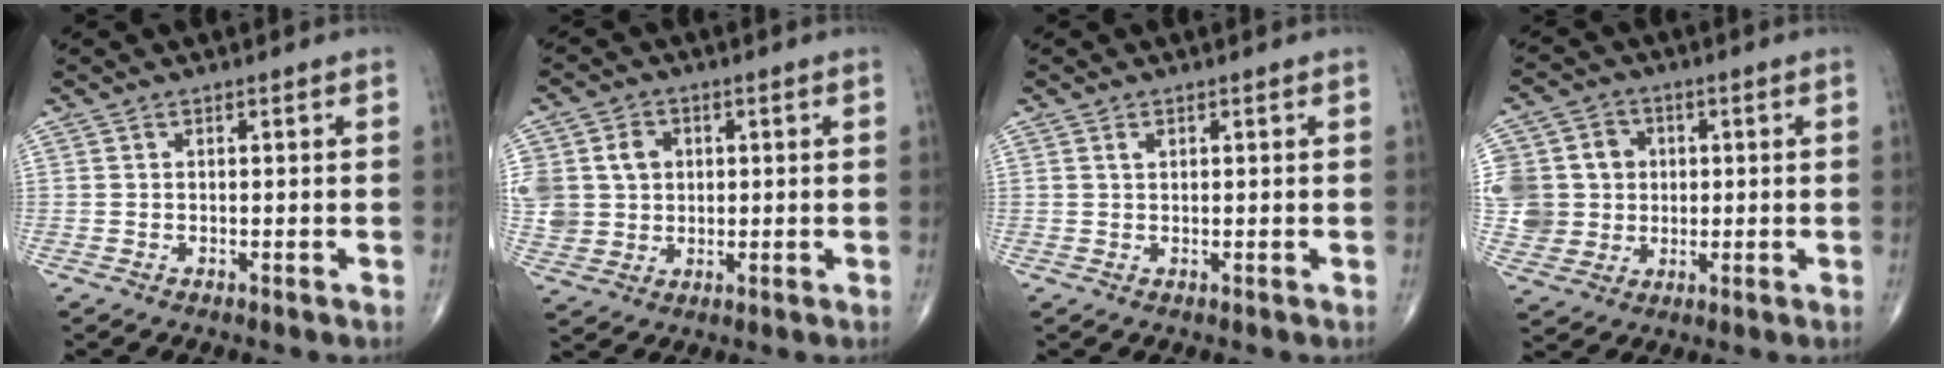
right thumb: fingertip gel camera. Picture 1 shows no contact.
{"total": 12.1, "force": [2.1, 10.5, 5.6], "torque": [-0.112, 0.013, 0.052]}
{"total": 0.9, "force": [0.4, 0.6, 0.6], "torque": [-0.009, 0.002, 0.009]}
{"total": 14.0, "force": [1.0, 12.9, 5.1], "torque": [-0.089, 0.026, 0.030]}